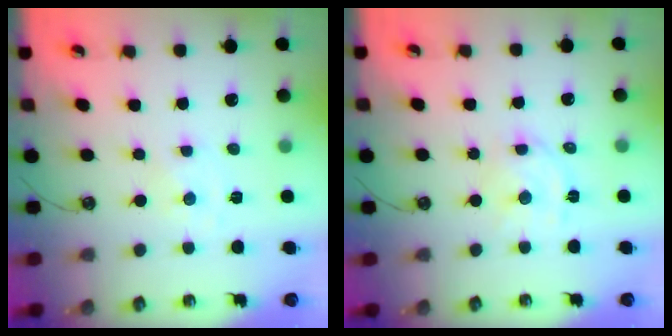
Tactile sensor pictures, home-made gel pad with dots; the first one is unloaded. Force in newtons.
{"total": 8.2, "press": 8.1, "slide": 1.2}